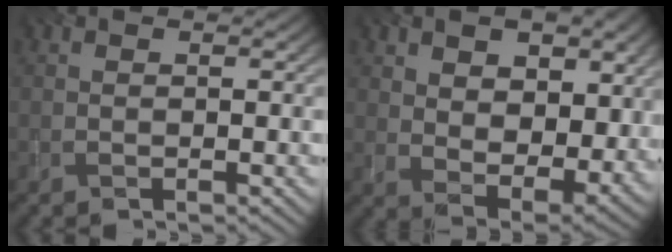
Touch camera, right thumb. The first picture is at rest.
{"total": 9.2, "force": [3.2, 5.9, 6.3], "torque": [-0.130, -0.012, 0.047]}